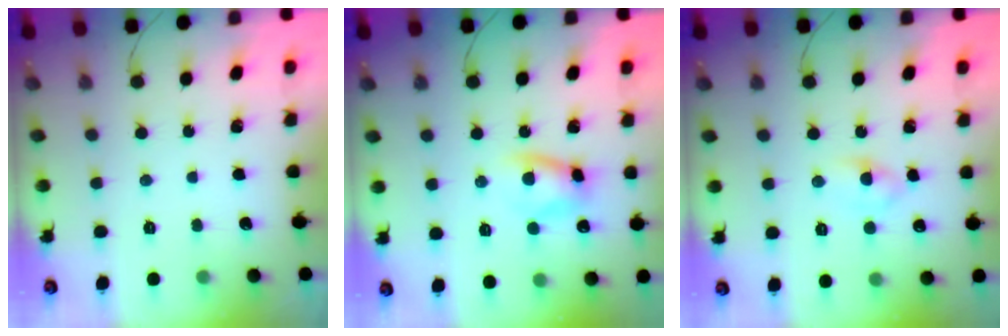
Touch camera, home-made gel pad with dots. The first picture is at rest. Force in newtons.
{"total": 8.0, "press": 7.8, "slide": 1.4}
{"total": 2.7, "press": 2.5, "slide": 1.1}